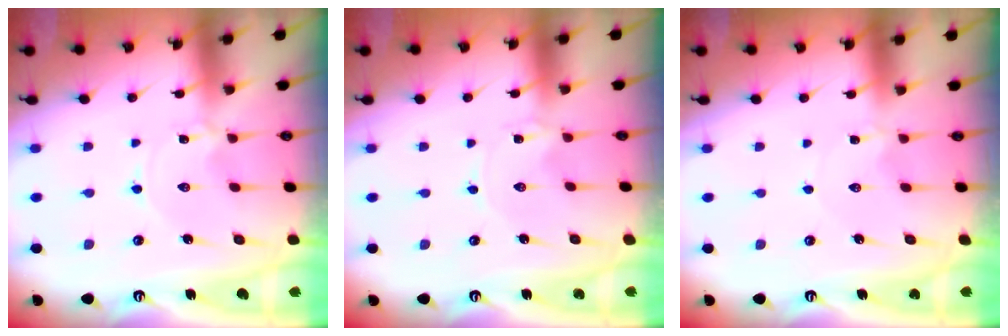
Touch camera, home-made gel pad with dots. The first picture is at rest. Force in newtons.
{"total": 0.0}
{"total": 1.0, "press": 1.0, "slide": 0.1}